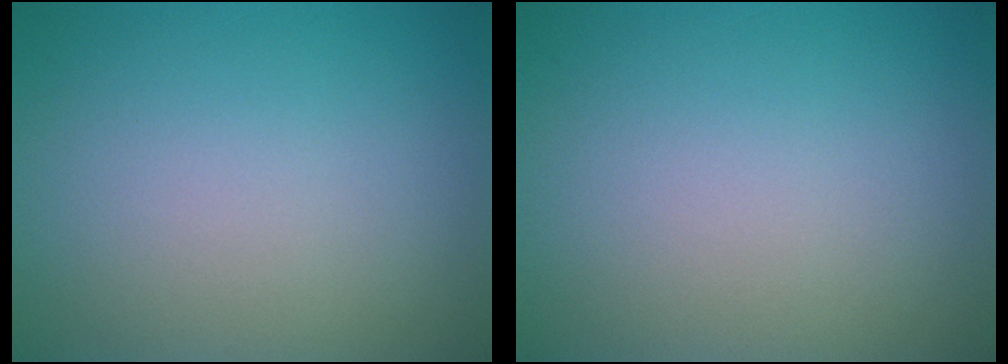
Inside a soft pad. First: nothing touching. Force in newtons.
{"total": 0.0}